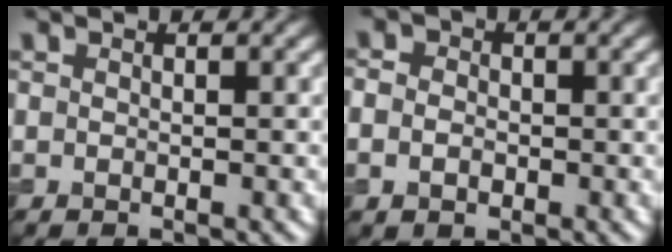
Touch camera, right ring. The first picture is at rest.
{"total": 2.4, "force": [-0.4, 2.0, 1.4], "torque": [-0.015, 0.002, -0.014]}